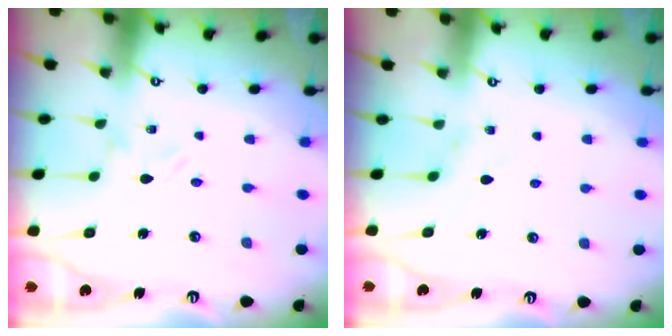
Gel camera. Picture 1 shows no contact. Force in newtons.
{"total": 2.8, "press": 2.8, "slide": 0.4}